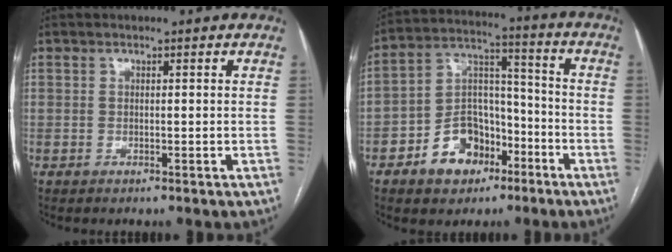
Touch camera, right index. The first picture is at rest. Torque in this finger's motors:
{"motor_torque": [0.07, -0.10, -0.34, -0.16]}